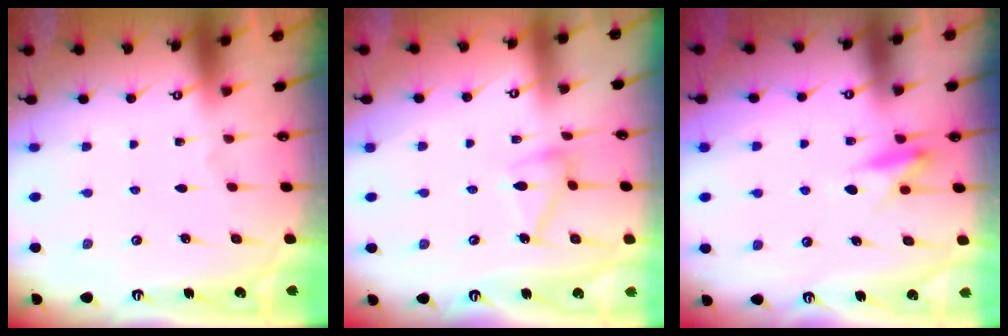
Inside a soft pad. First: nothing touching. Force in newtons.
{"total": 11.5, "press": 11.4, "slide": 0.4}
{"total": 8.0, "press": 7.9, "slide": 0.9}